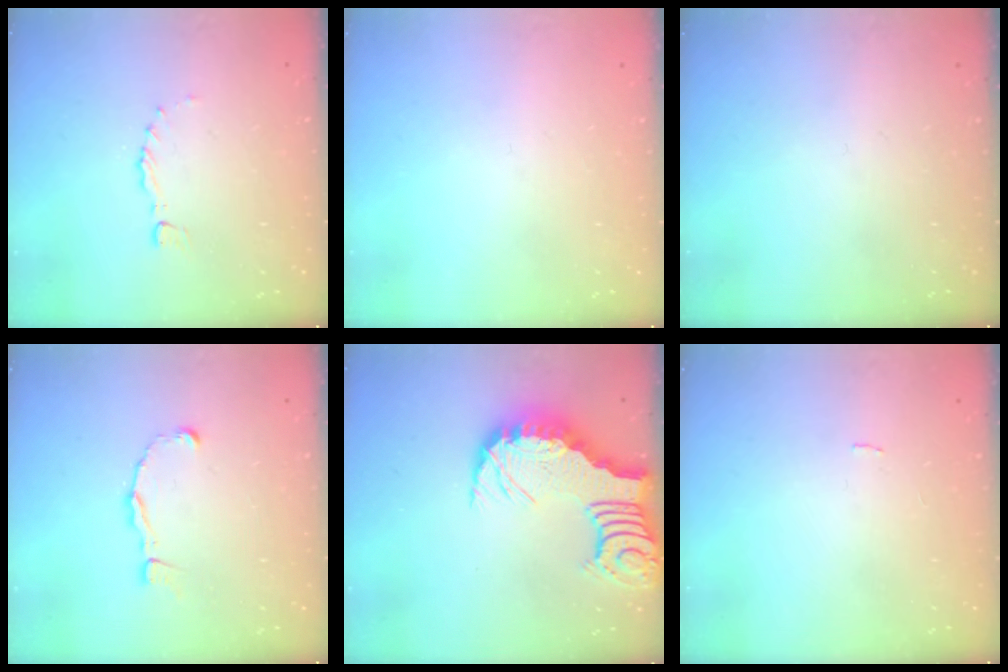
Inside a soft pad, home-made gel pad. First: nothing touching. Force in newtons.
{"total": 0.0}
{"total": 0.0}
{"total": 2.4, "press": 2.4, "slide": 0.2}
{"total": 6.5, "press": 6.4, "slide": 0.8}
{"total": 0.6, "press": 0.5, "slide": 0.2}